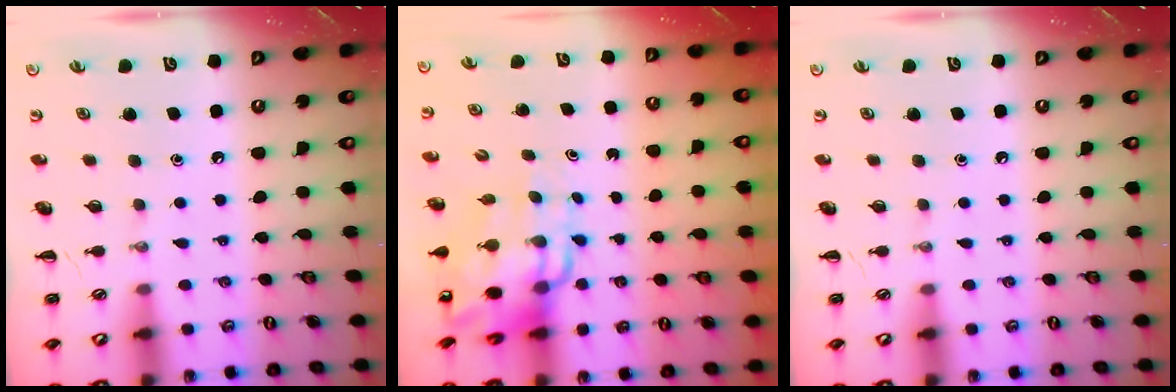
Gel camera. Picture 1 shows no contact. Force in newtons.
{"total": 12.1, "press": 11.6, "slide": 3.3}
{"total": 0.0}